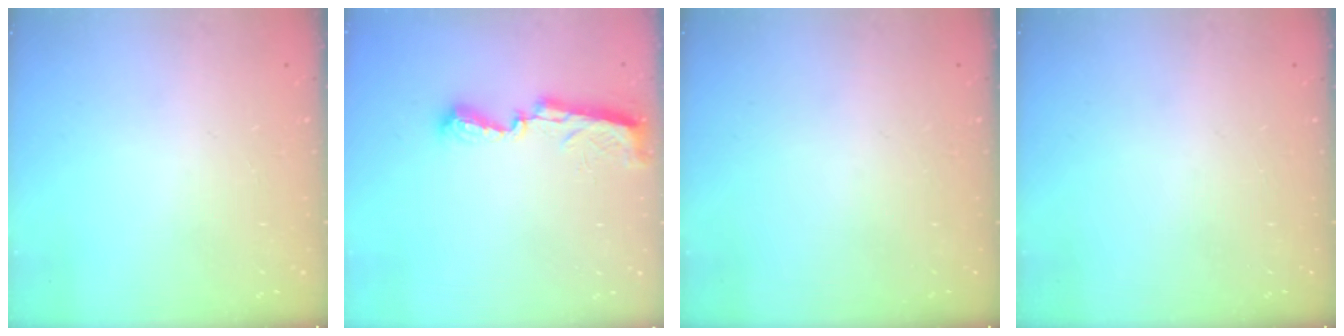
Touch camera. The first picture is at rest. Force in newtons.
{"total": 7.9, "press": 7.8, "slide": 0.4}
{"total": 0.0}
{"total": 0.0}